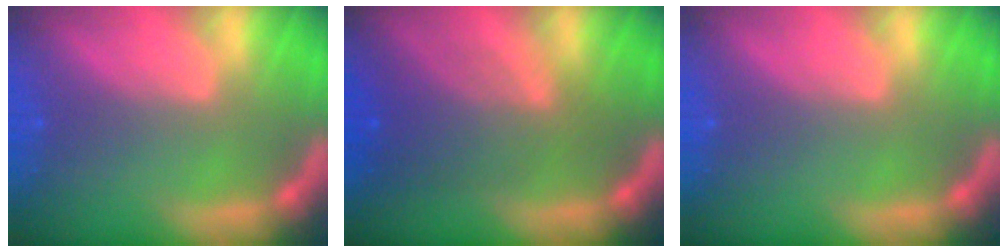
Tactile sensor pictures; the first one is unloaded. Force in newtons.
{"total": 6.0}
{"total": 0.0}